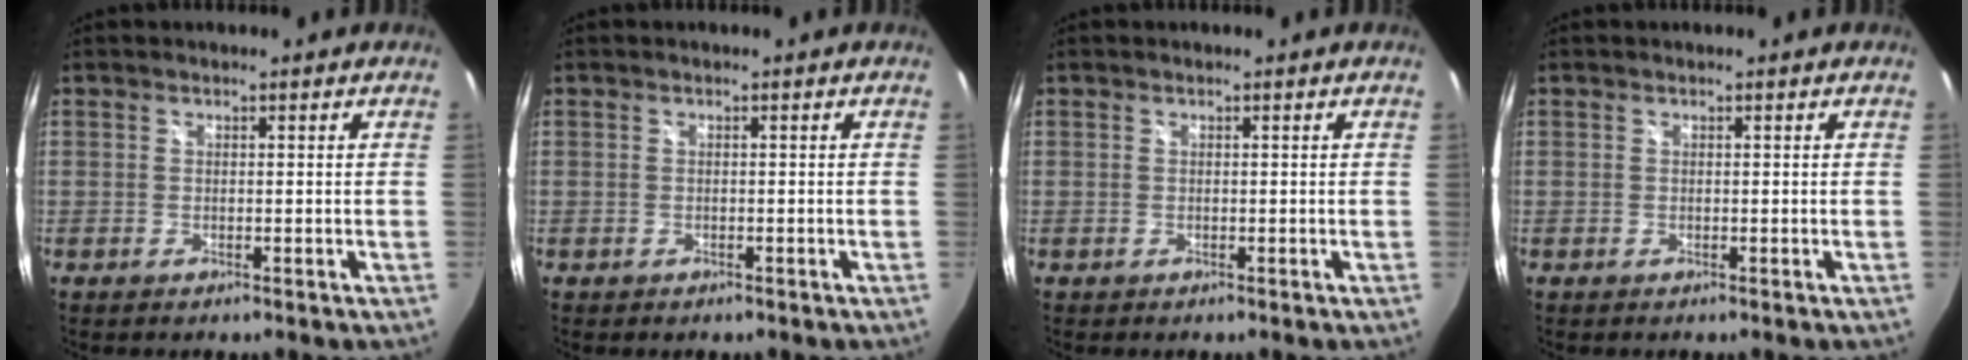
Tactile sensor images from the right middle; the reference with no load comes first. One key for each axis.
{"total": 0.5, "fx": -0.3, "fy": 0.4, "fz": 0.1, "tx": -0.003, "ty": -0.002, "tz": -0.006}
{"total": 0.0}
{"total": 0.0}